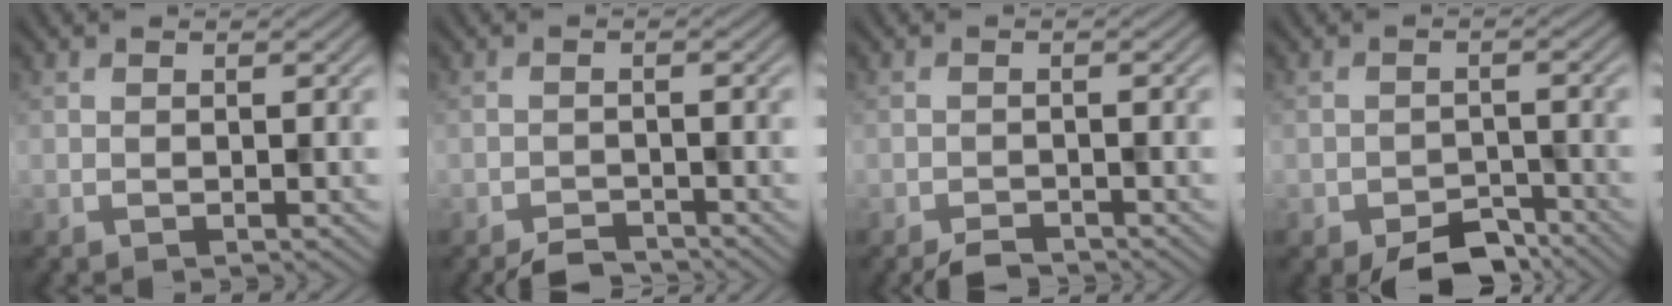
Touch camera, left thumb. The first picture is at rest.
{"total": 2.5, "force": [-2.4, 0.6, 0.7], "torque": [-0.011, -0.001, -0.044]}
{"total": 2.0, "force": [-1.8, 0.5, 0.7], "torque": [-0.011, -0.001, -0.034]}
{"total": 4.8, "force": [-3.7, 2.2, 2.1], "torque": [-0.032, -0.006, -0.061]}